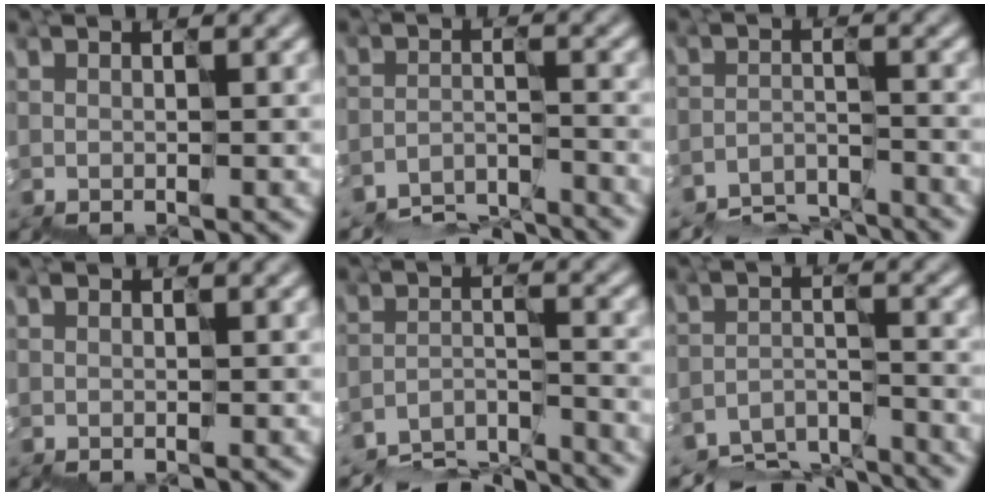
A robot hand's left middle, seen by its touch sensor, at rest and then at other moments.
{"total": 6.7, "force": [-6.7, 0.3, 0.0], "torque": [-0.010, -0.023, -0.114]}
{"total": 6.0, "force": [-6.0, 0.2, -0.3], "torque": [-0.012, -0.024, -0.104]}
{"total": 0.0}
{"total": 7.5, "force": [-7.5, 0.5, -0.2], "torque": [-0.010, -0.022, -0.129]}
{"total": 7.5, "force": [-7.5, 0.8, 0.3], "torque": [-0.021, -0.020, -0.124]}